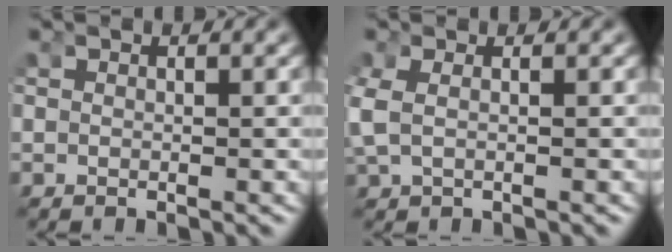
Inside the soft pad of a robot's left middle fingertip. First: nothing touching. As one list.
[{"total": 2.2, "force": [0.3, 1.4, 1.7], "torque": [-0.057, -0.004, 0.012]}]